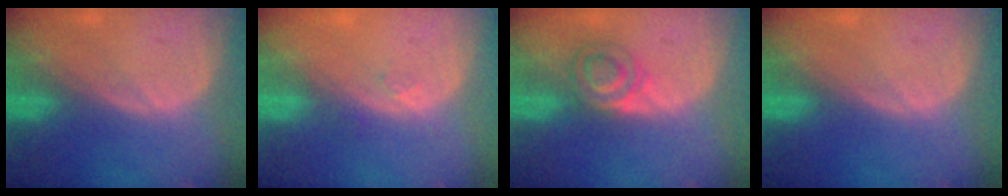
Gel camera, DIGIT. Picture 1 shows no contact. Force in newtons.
{"total": 1.1, "press": 1.0, "slide": 0.4}
{"total": 4.4, "press": 4.3, "slide": 0.9}
{"total": 0.0}